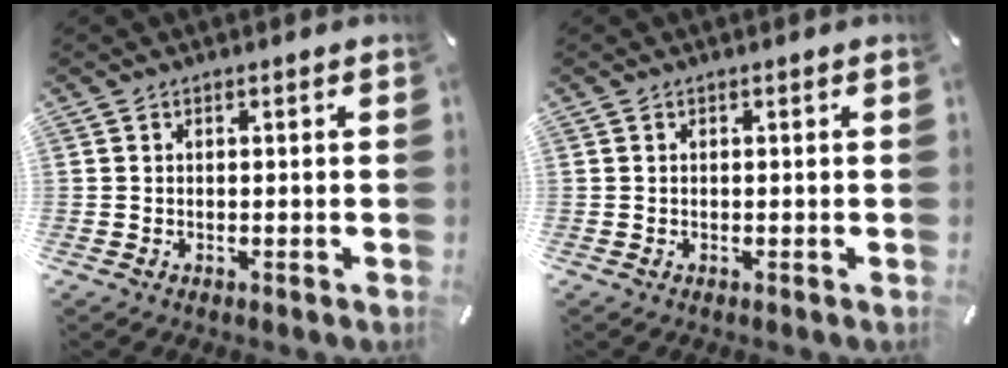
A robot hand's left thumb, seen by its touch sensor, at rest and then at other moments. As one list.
[{"total": 0.0}]